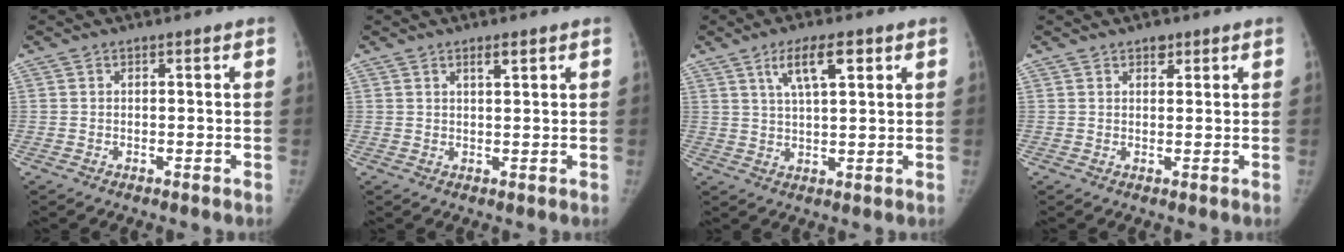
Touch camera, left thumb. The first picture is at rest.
{"total": 2.1, "force": [1.4, 0.5, 1.5], "torque": [-0.022, -0.008, 0.024]}
{"total": 7.4, "force": [3.7, 2.2, 6.1], "torque": [-0.101, -0.009, 0.066]}
{"total": 1.8, "force": [1.2, 1.1, 0.8], "torque": [0.003, -0.005, 0.014]}